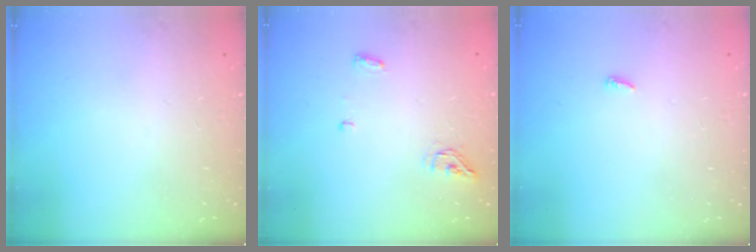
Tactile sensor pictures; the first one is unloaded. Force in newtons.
{"total": 4.9, "press": 4.8, "slide": 1.0}
{"total": 3.6, "press": 3.6, "slide": 0.4}